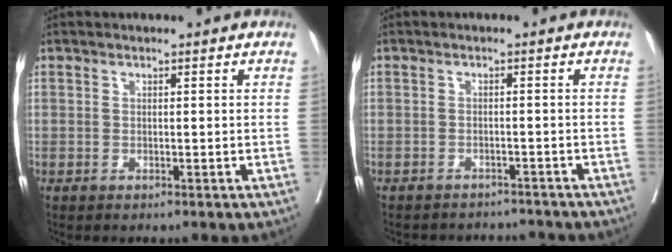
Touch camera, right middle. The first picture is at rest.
{"total": 7.2, "force": [-7.0, 1.8, 0.6], "torque": [-0.011, 0.007, -0.082]}